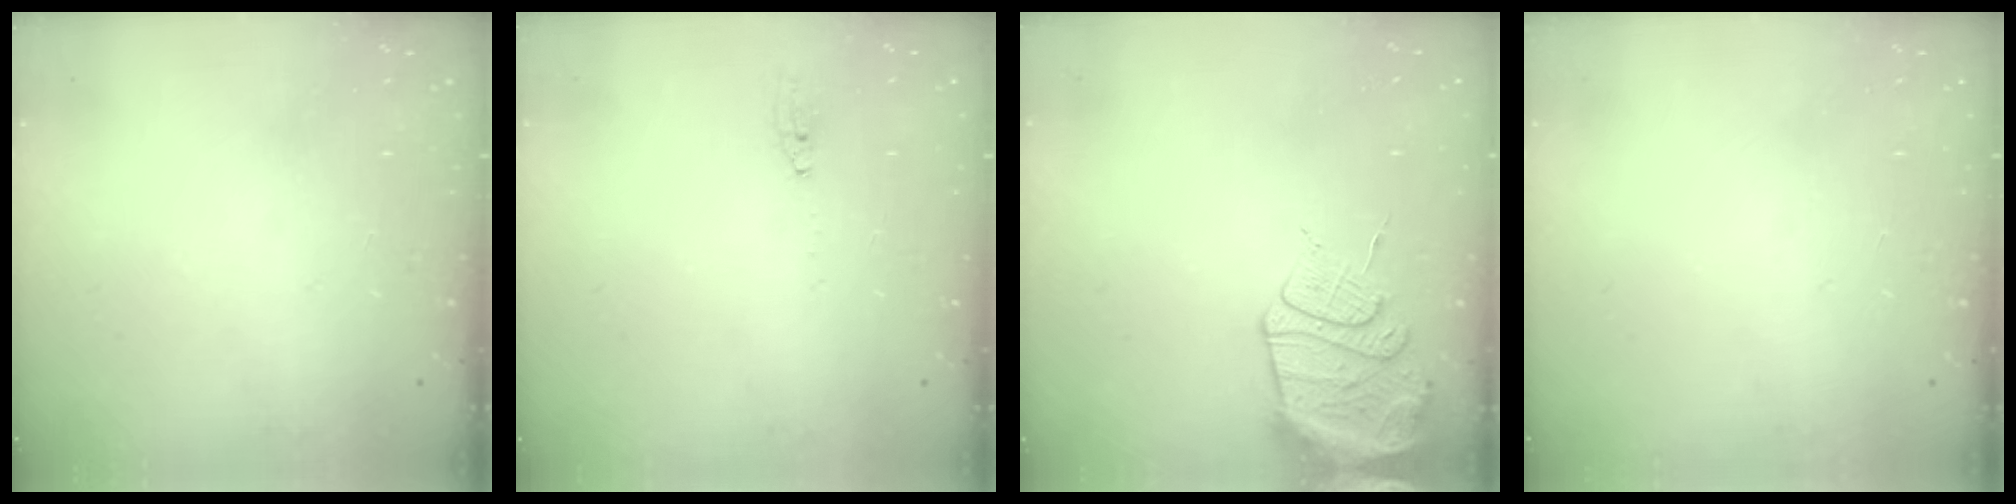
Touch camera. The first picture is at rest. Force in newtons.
{"total": 2.0, "press": 2.0, "slide": 0.2}
{"total": 13.1, "press": 13.0, "slide": 1.6}
{"total": 0.0}